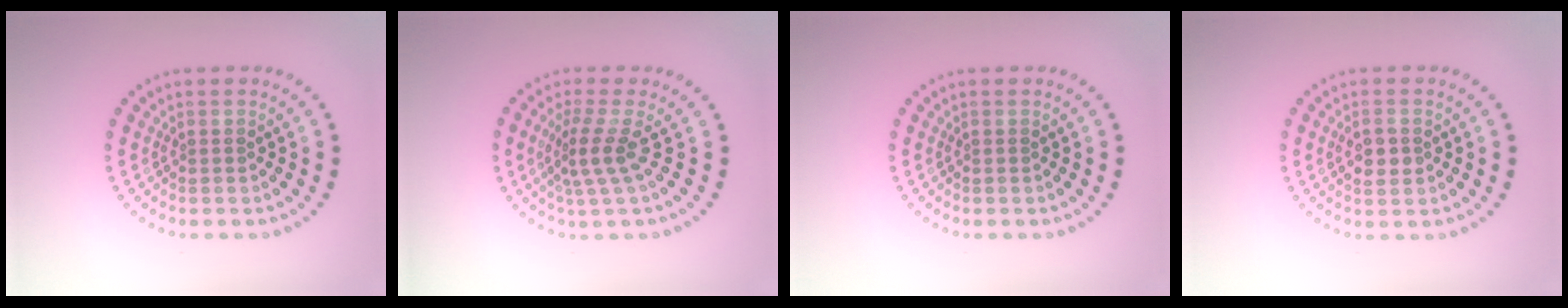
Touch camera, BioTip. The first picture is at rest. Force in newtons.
{"total": 2.9, "press": 1.9, "slide": 2.2}
{"total": 0.0}
{"total": 2.1, "press": 2.1, "slide": 0.1}